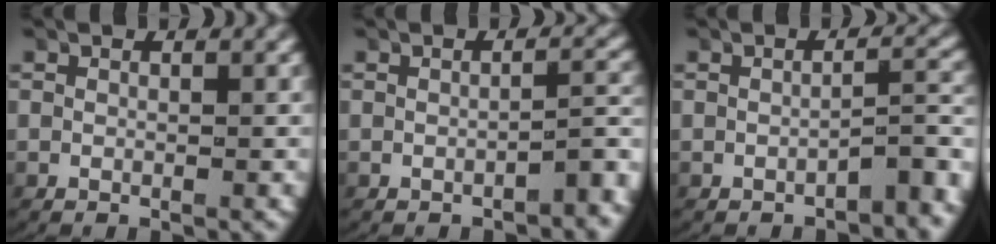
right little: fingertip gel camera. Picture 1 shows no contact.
{"total": 2.3, "force": [-1.6, 0.5, 1.6], "torque": [-0.018, 0.004, -0.021]}
{"total": 2.9, "force": [-2.1, 0.7, 2.0], "torque": [-0.018, 0.004, -0.028]}